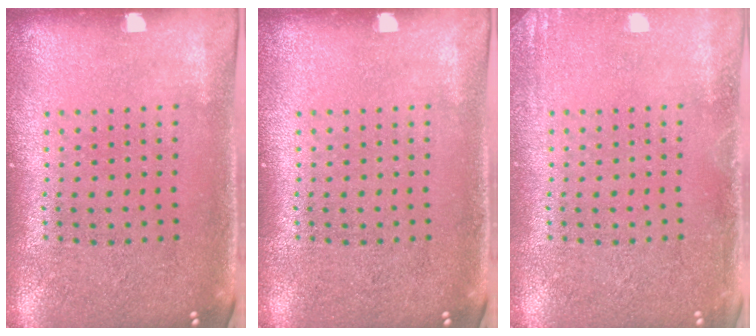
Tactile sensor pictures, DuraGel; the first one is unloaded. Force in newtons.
{"total": 0.0}
{"total": 1.5, "press": 1.4, "slide": 0.2}